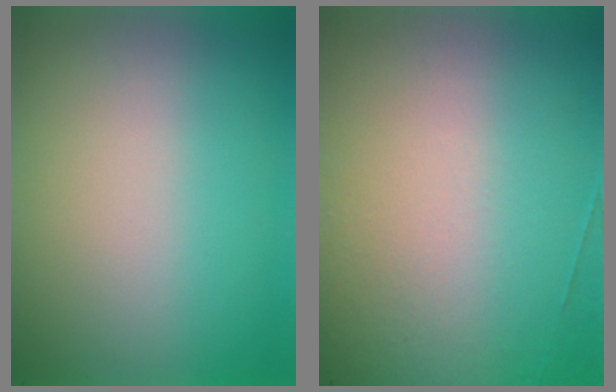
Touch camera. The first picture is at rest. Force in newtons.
{"total": 4.6}